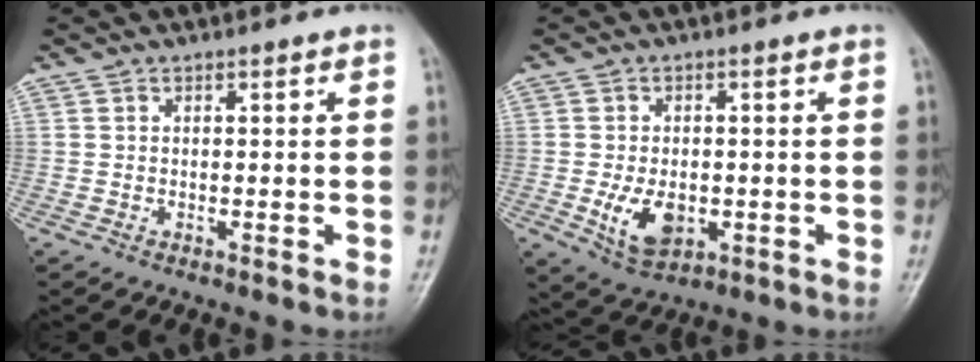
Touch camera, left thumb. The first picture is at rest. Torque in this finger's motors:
{"motor_torque": [0.90, 1.04, 1.00, 0.21, 0.05]}